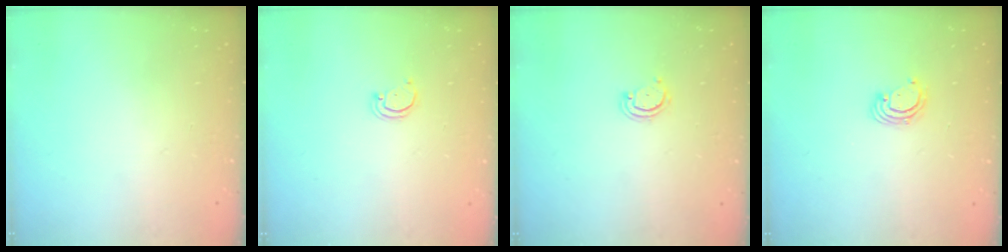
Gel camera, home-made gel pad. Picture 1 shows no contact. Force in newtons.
{"total": 1.6, "press": 1.6, "slide": 0.1}
{"total": 2.6, "press": 2.6, "slide": 0.3}
{"total": 3.5, "press": 3.5, "slide": 0.2}